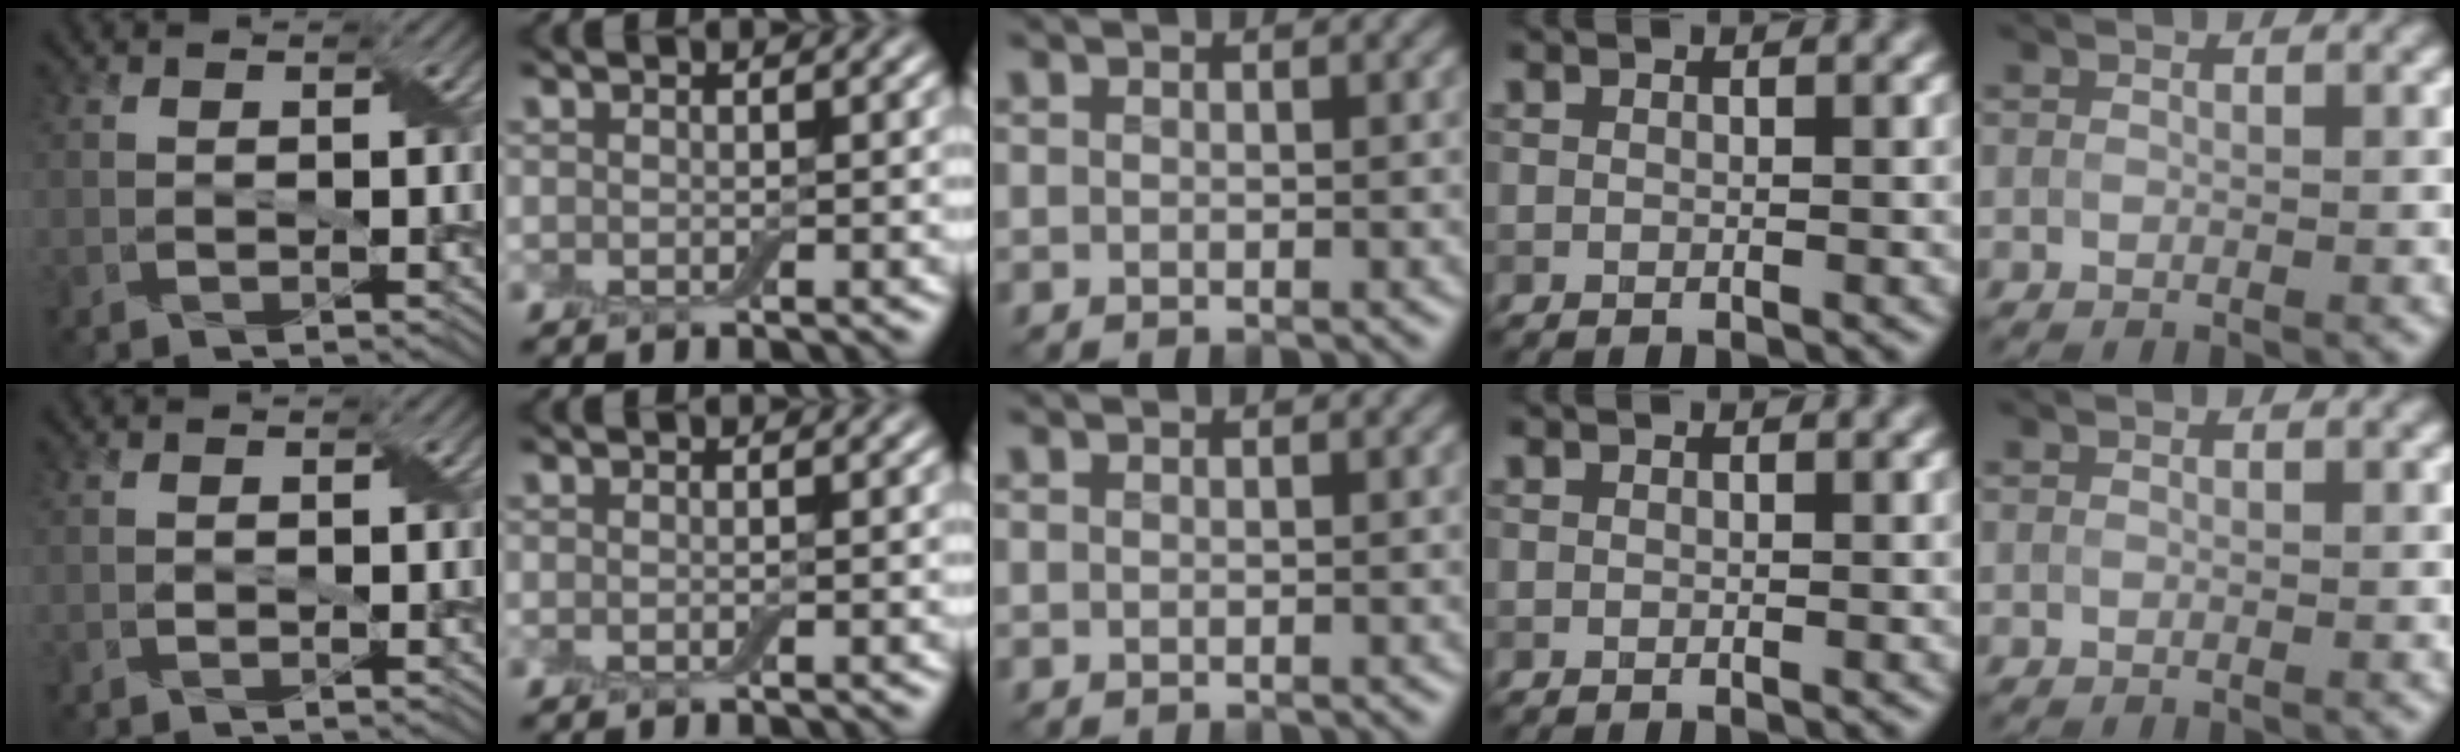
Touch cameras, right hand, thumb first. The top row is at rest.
{"thumb": {"total": 0.5, "force": [-0.1, 0.4, 0.3], "torque": [-0.007, 0.000, -0.002]}}